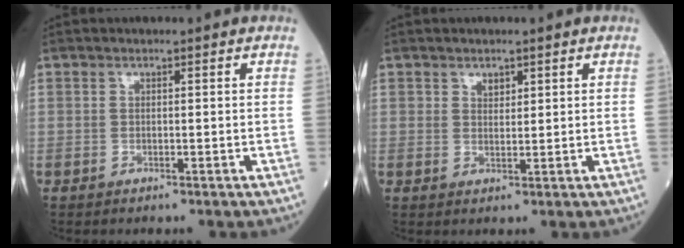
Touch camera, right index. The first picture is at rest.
{"total": 1.7, "force": [1.1, 1.0, 0.7], "torque": [-0.008, -0.001, 0.019]}